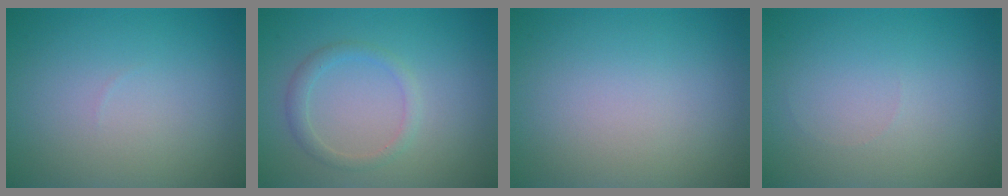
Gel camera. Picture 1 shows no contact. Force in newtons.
{"total": 1.7, "press": 1.7, "slide": 0.1}
{"total": 0.0}
{"total": 0.0}